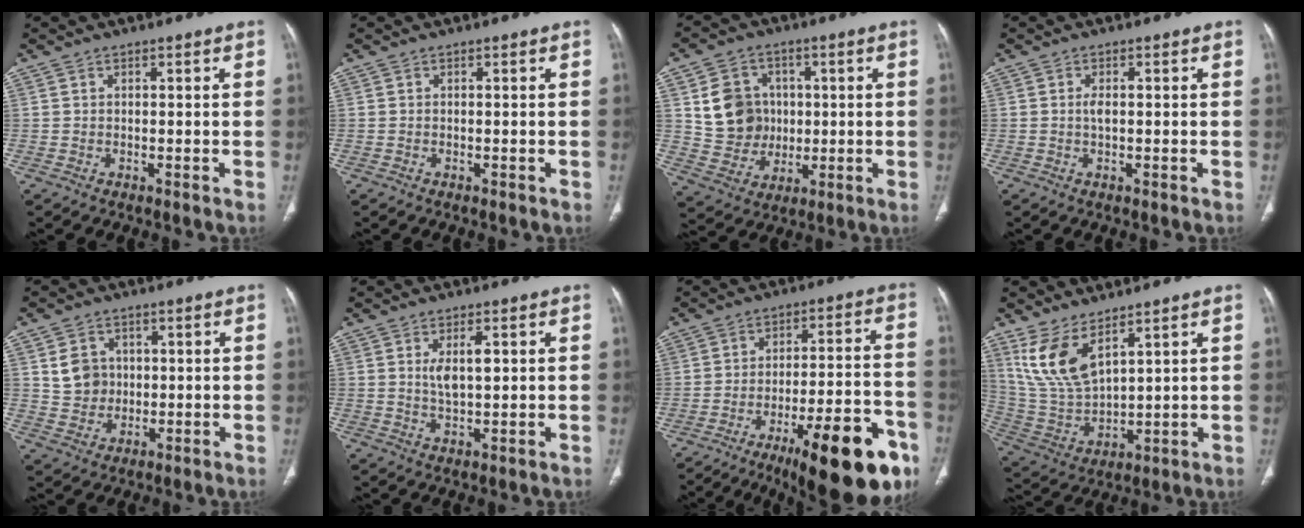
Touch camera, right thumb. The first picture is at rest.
{"total": 0.0}
{"total": 11.4, "force": [1.8, 10.1, 4.9], "torque": [-0.047, 0.000, 0.044]}
{"total": 1.6, "force": [0.0, 0.6, 1.5], "torque": [-0.031, 0.000, -0.002]}
{"total": 6.0, "force": [1.2, 5.3, 2.5], "torque": [-0.016, -0.004, 0.026]}
{"total": 4.7, "force": [1.1, 1.9, 4.2], "torque": [-0.073, -0.009, 0.023]}
{"total": 22.3, "force": [-11.9, 6.4, 17.7], "torque": [-0.193, 0.068, -0.169]}
{"total": 11.4, "force": [6.7, 4.7, 7.9], "torque": [-0.156, -0.035, 0.157]}